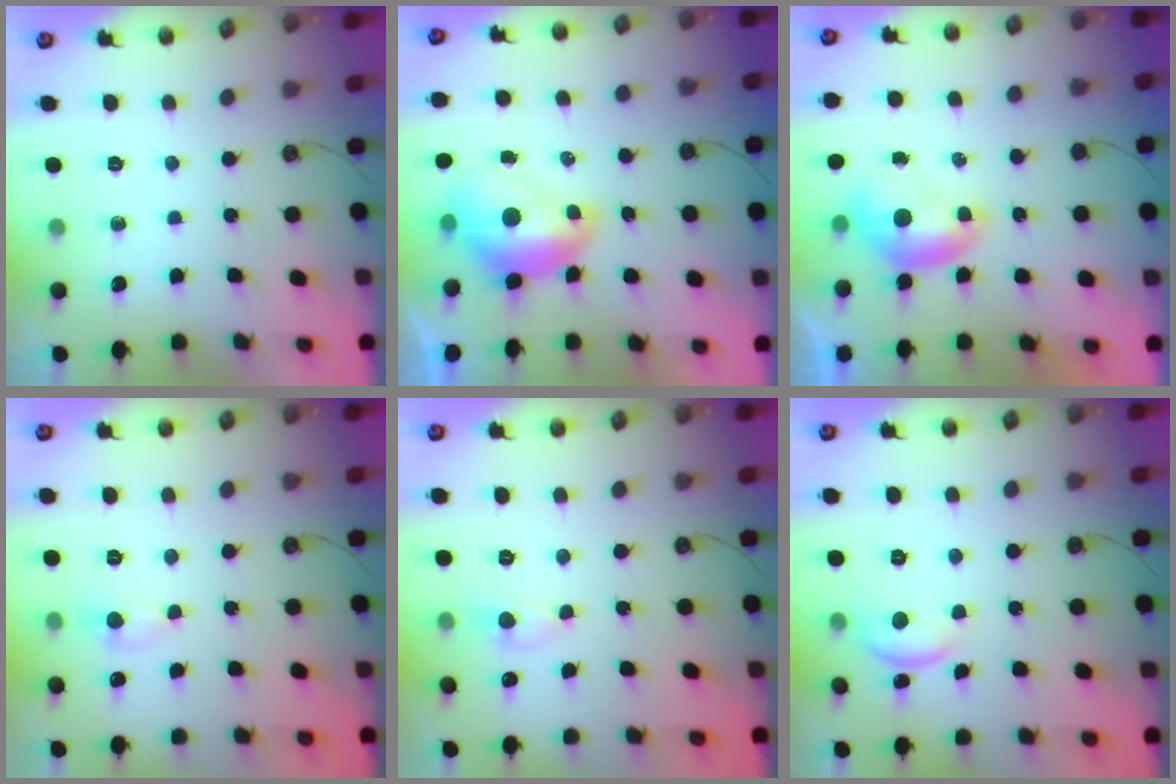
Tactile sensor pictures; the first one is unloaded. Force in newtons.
{"total": 2.6, "press": 2.5, "slide": 0.7}
{"total": 0.0}
{"total": 1.6, "press": 1.5, "slide": 0.2}
{"total": 0.9, "press": 0.8, "slide": 0.4}
{"total": 2.9, "press": 2.9, "slide": 0.4}